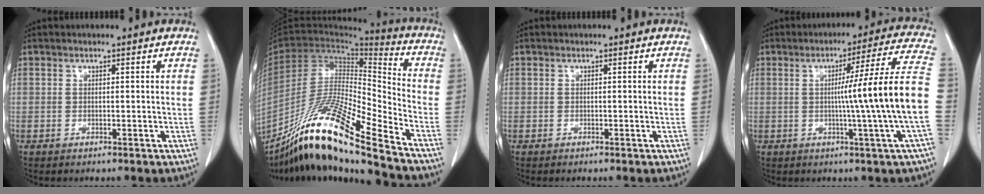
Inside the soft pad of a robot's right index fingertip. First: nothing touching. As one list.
[{"total": 21.6, "force": [-16.2, -0.1, 14.2], "torque": [-0.278, -0.030, -0.303]}, {"total": 0.0}, {"total": 14.3, "force": [-1.5, -3.1, 13.8], "torque": [-0.187, -0.003, -0.024]}]